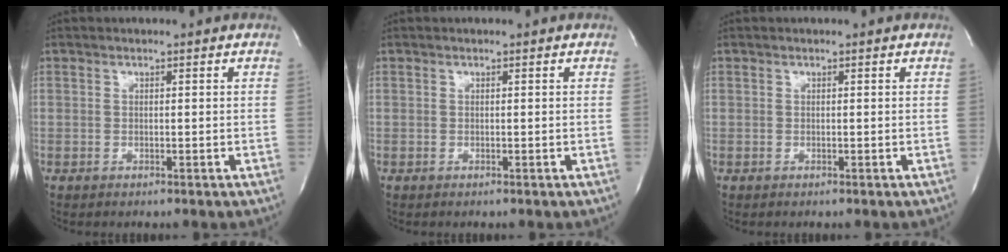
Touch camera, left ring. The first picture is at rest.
{"total": 0.0}
{"total": 0.0}